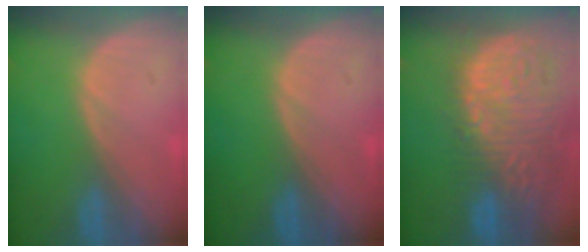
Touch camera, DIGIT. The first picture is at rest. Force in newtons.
{"total": 0.0}
{"total": 15.3, "press": 12.6, "slide": 8.6}